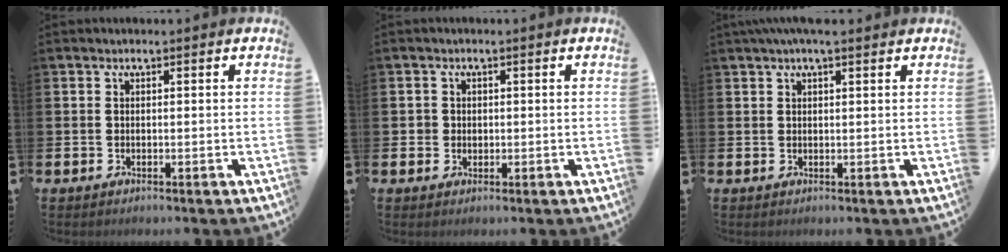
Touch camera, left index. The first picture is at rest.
{"total": 1.5, "force": [0.4, 1.4, 0.1], "torque": [0.002, 0.007, 0.004]}
{"total": 2.6, "force": [2.0, 0.4, 1.6], "torque": [-0.027, 0.000, 0.034]}